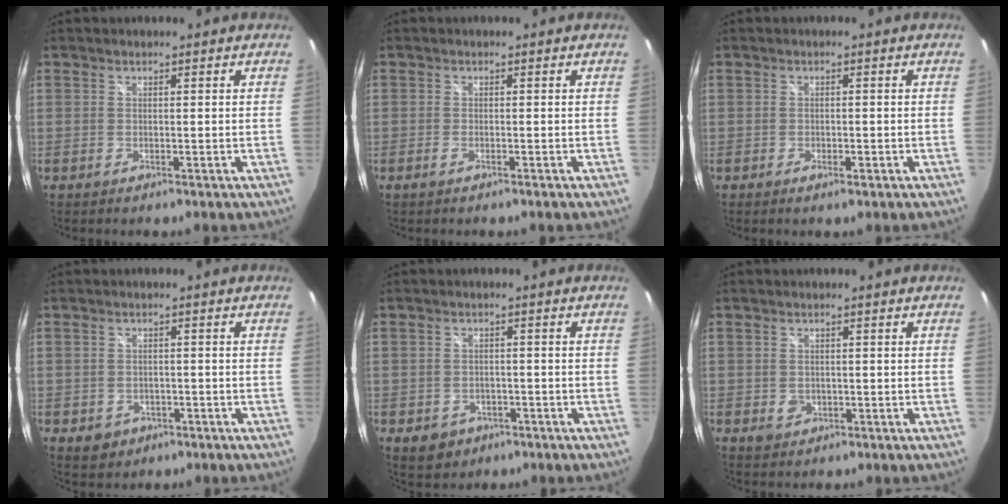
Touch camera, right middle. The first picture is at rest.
{"total": 1.0, "force": [-0.8, 0.1, 0.5], "torque": [-0.013, -0.001, -0.017]}
{"total": 1.4, "force": [-0.8, 0.6, 0.9], "torque": [-0.016, -0.003, -0.014]}
{"total": 4.7, "force": [-2.0, 3.9, 1.7], "torque": [-0.044, -0.002, -0.020]}
{"total": 6.1, "force": [-2.8, 4.9, 2.2], "torque": [-0.055, 0.000, -0.029]}
{"total": 2.3, "force": [-0.6, 2.1, 0.9], "torque": [-0.014, -0.002, -0.007]}